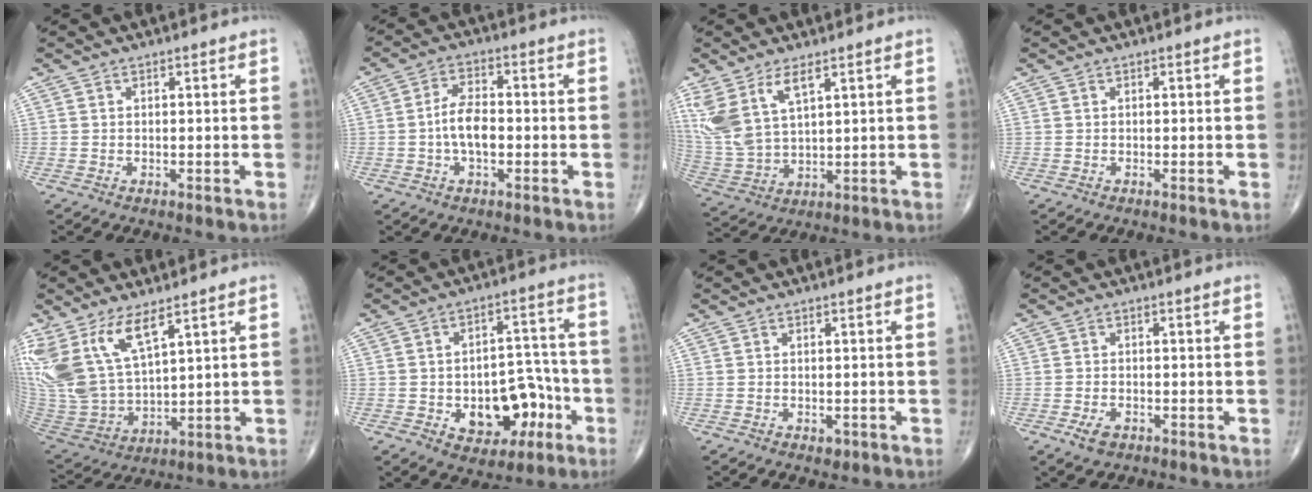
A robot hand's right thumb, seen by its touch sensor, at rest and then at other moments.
{"total": 6.7, "force": [-1.1, 3.5, 5.7], "torque": [-0.104, 0.017, -0.026]}
{"total": 11.2, "force": [5.7, 4.7, 8.4], "torque": [-0.189, -0.019, 0.130]}
{"total": 0.0}
{"total": 15.9, "force": [8.6, 6.6, 11.6], "torque": [-0.245, -0.041, 0.193]}
{"total": 13.3, "force": [-4.2, 8.6, 9.2], "torque": [-0.083, 0.047, -0.049]}
{"total": 1.2, "force": [-0.5, 0.8, 0.7], "torque": [-0.007, -0.001, -0.003]}
{"total": 2.9, "force": [-1.5, 1.8, 1.8], "torque": [-0.034, 0.002, -0.024]}